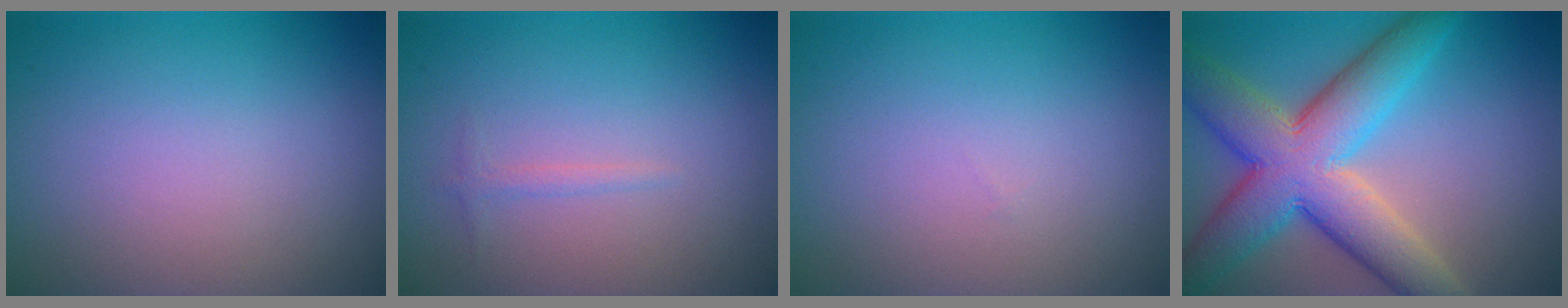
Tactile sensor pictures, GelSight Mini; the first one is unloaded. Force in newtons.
{"total": 0.7, "press": 0.7, "slide": 0.0}
{"total": 0.0}
{"total": 10.2, "press": 10.2, "slide": 0.2}